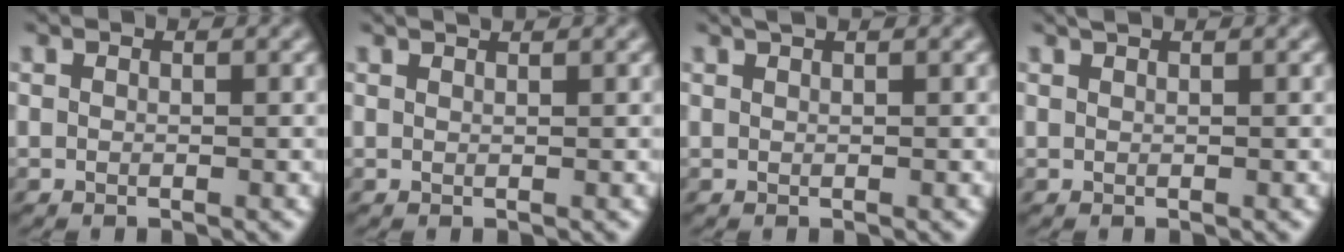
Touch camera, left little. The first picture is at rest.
{"total": 1.3, "force": [1.1, 0.2, 0.6], "torque": [0.003, 0.008, 0.007]}
{"total": 1.7, "force": [1.3, 0.4, 1.0], "torque": [-0.007, 0.012, 0.011]}
{"total": 1.5, "force": [1.2, 0.3, 0.8], "torque": [-0.005, 0.009, 0.013]}